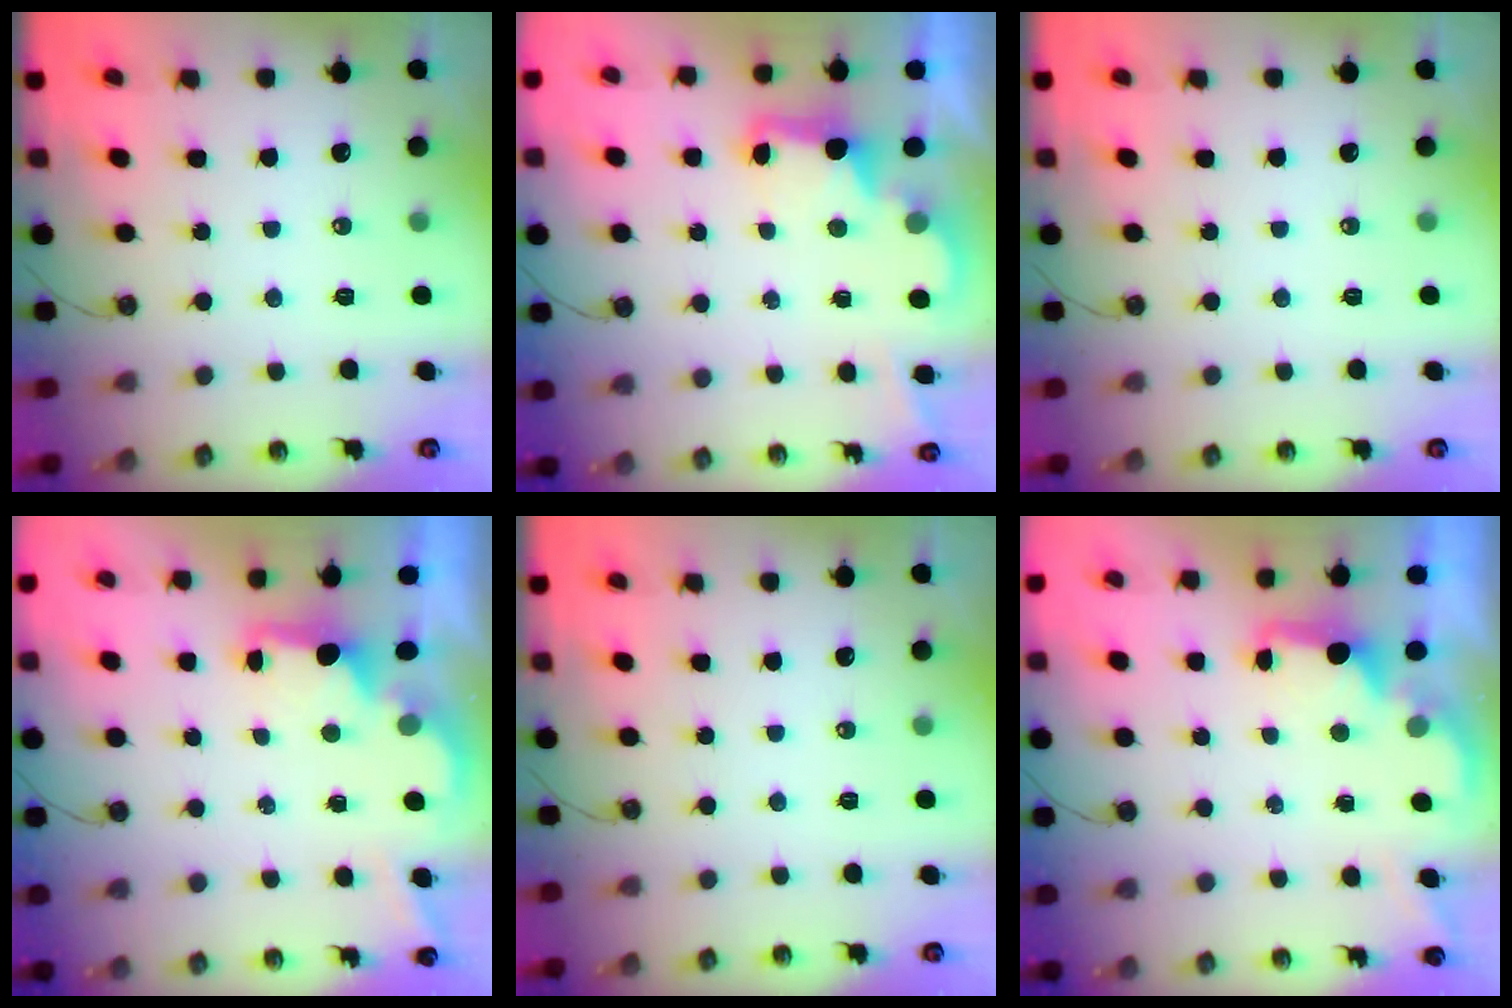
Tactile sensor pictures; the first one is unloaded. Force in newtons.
{"total": 3.0, "press": 2.9, "slide": 0.6}
{"total": 0.0}
{"total": 2.2, "press": 2.1, "slide": 0.8}
{"total": 0.0}
{"total": 1.9, "press": 1.7, "slide": 0.8}